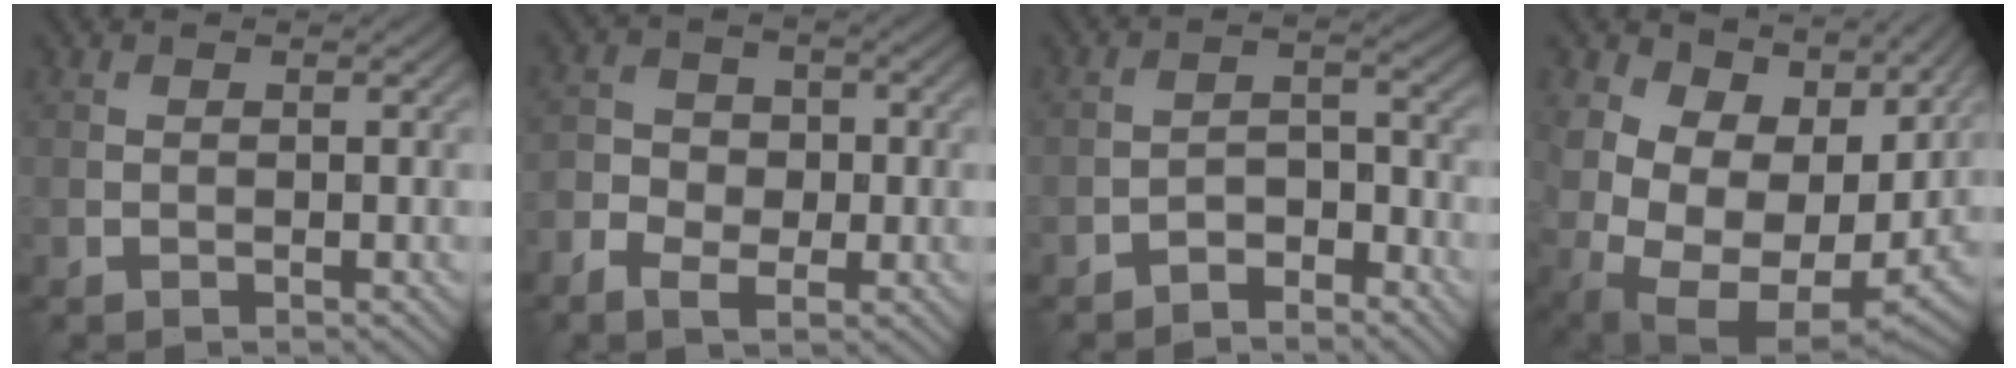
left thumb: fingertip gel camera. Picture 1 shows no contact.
{"total": 5.5, "force": [-2.4, 3.8, 3.1], "torque": [-0.052, -0.007, -0.048]}
{"total": 3.7, "force": [-3.0, 1.4, 1.7], "torque": [-0.024, 0.012, -0.059]}
{"total": 15.2, "force": [5.3, 11.0, 9.2], "torque": [-0.209, 0.006, 0.109]}